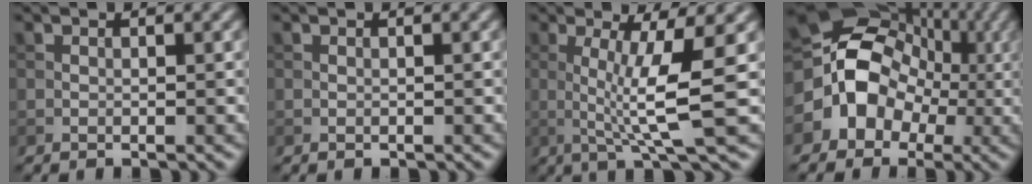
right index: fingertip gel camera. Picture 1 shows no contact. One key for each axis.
{"total": 0.0}
{"total": 6.4, "fx": 0.3, "fy": 1.0, "fz": 6.3, "tx": -0.107, "ty": -0.003, "tz": 0.008}
{"total": 10.5, "fx": -1.2, "fy": 8.9, "fz": 5.4, "tx": -0.076, "ty": 0.009, "tz": -0.047}